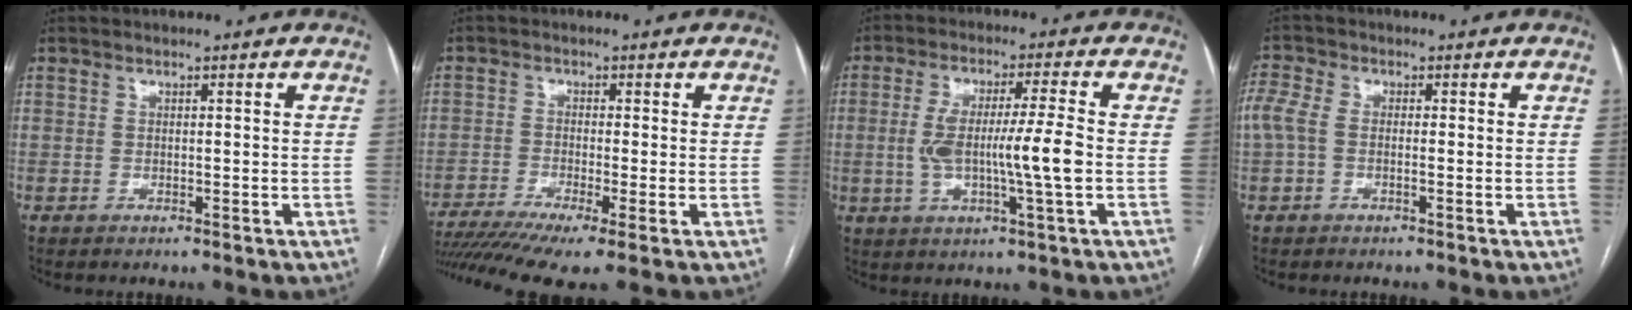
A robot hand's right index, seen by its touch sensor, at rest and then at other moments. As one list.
[{"total": 11.4, "force": [-7.9, 1.3, 8.1], "torque": [-0.153, -0.013, -0.134]}, {"total": 10.0, "force": [-1.0, 0.2, 9.9], "torque": [-0.188, 0.004, -0.019]}, {"total": 4.0, "force": [-0.2, 2.2, 3.4], "torque": [-0.096, 0.021, -0.007]}]